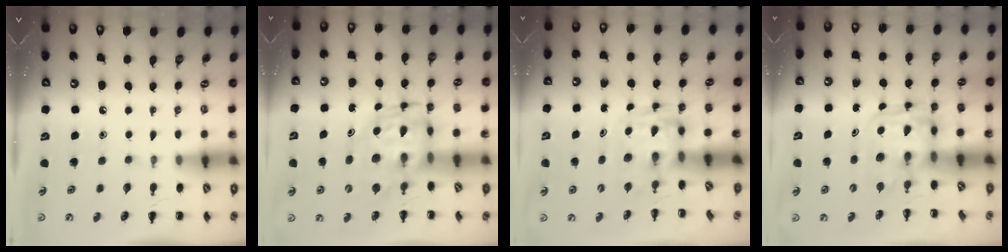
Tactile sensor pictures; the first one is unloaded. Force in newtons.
{"total": 8.5, "press": 8.4, "slide": 1.4}
{"total": 3.4, "press": 3.4, "slide": 0.6}
{"total": 3.9, "press": 3.7, "slide": 1.1}